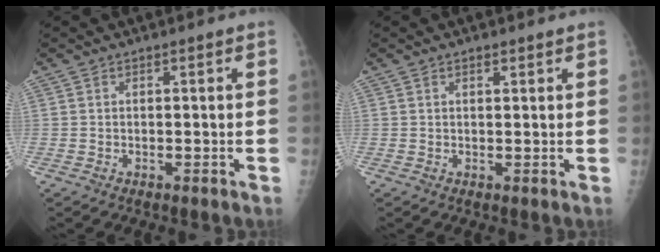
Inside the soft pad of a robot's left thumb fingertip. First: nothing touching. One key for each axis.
{"total": 1.0, "fx": 0.7, "fy": 0.4, "fz": 0.5, "tx": -0.007, "ty": -0.004, "tz": 0.011}